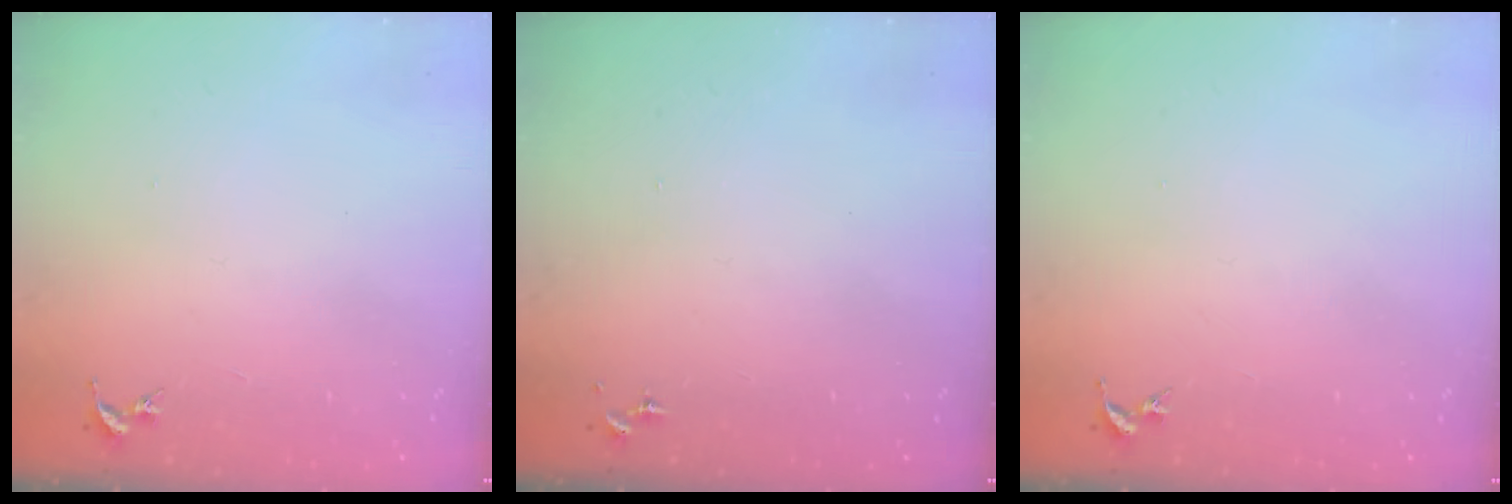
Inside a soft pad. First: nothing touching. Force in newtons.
{"total": 0.0}
{"total": 0.0}